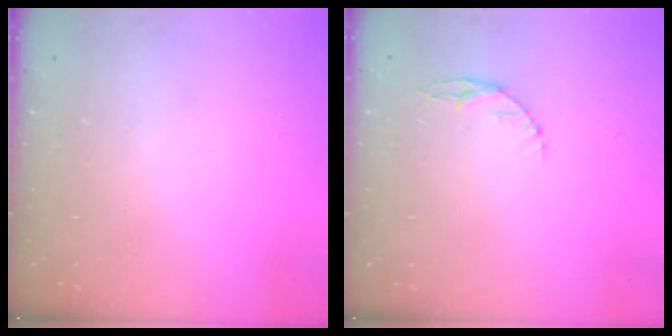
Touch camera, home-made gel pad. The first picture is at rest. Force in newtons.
{"total": 4.7, "press": 4.7, "slide": 0.6}